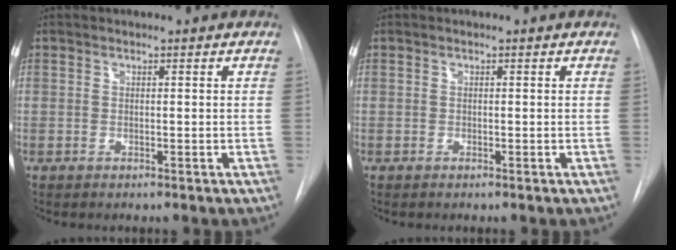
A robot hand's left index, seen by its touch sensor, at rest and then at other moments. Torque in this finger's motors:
{"motor_torque": [-0.01, 0.01, 0.02, 0.00]}